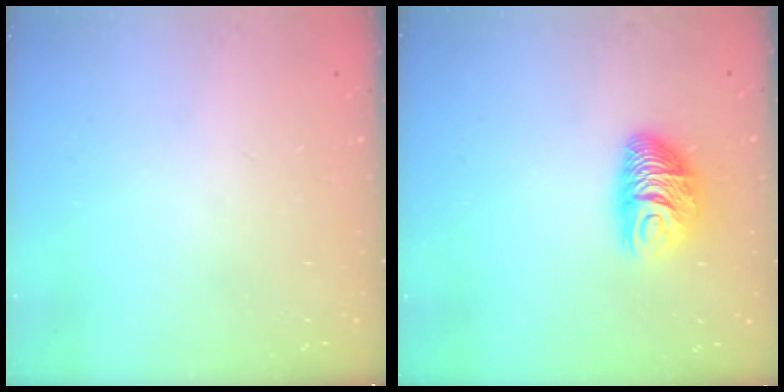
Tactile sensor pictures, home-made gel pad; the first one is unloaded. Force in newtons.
{"total": 9.0, "press": 9.0, "slide": 0.3}